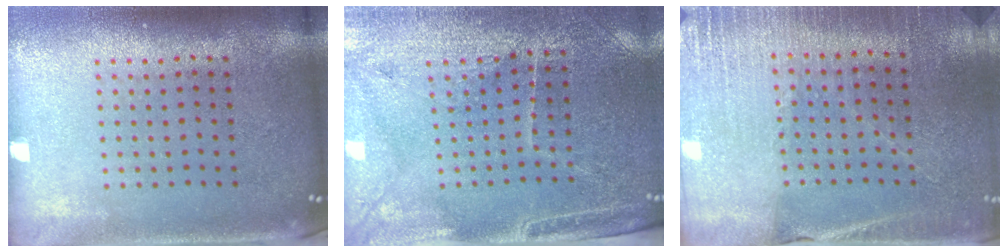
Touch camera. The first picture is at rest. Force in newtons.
{"total": 3.3, "press": 3.1, "slide": 1.1}
{"total": 2.7, "press": 2.6, "slide": 0.3}